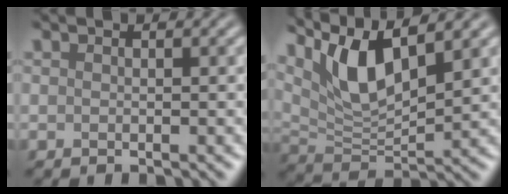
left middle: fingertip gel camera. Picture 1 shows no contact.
{"total": 7.5, "force": [4.4, 2.3, 5.6], "torque": [-0.114, -0.003, 0.085]}